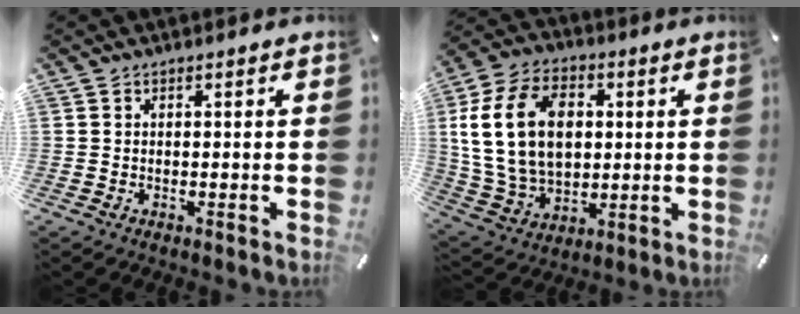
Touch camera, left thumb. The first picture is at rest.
{"total": 18.3, "force": [2.8, 13.3, 12.3], "torque": [-0.270, 0.009, 0.049]}